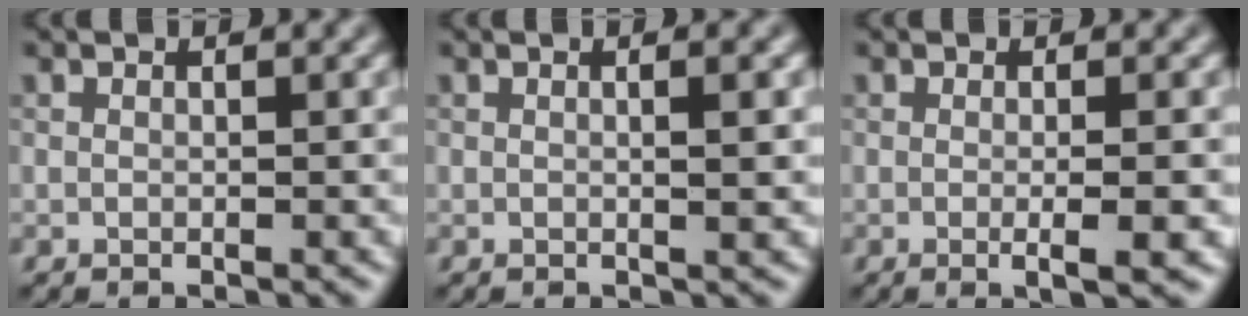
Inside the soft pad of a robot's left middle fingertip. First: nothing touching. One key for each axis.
{"total": 1.9, "fx": 0.0, "fy": 0.5, "fz": 1.9, "tx": -0.020, "ty": 0.011, "tz": -0.002}
{"total": 2.8, "fx": -0.8, "fy": 0.4, "fz": 2.7, "tx": -0.039, "ty": 0.004, "tz": -0.004}